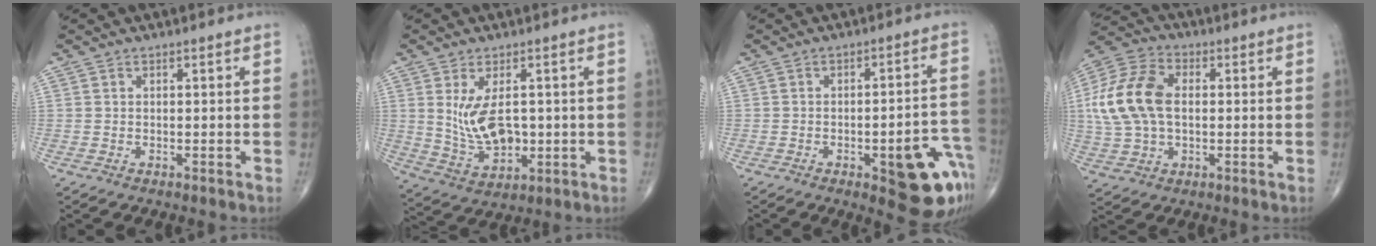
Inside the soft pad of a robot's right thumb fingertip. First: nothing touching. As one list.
[{"total": 9.2, "force": [1.0, 5.1, 7.6], "torque": [-0.133, -0.015, 0.036]}, {"total": 15.3, "force": [-6.3, 4.9, 13.0], "torque": [-0.101, 0.035, -0.063]}, {"total": 15.2, "force": [1.1, 9.7, 11.7], "torque": [-0.240, 0.021, 0.019]}]